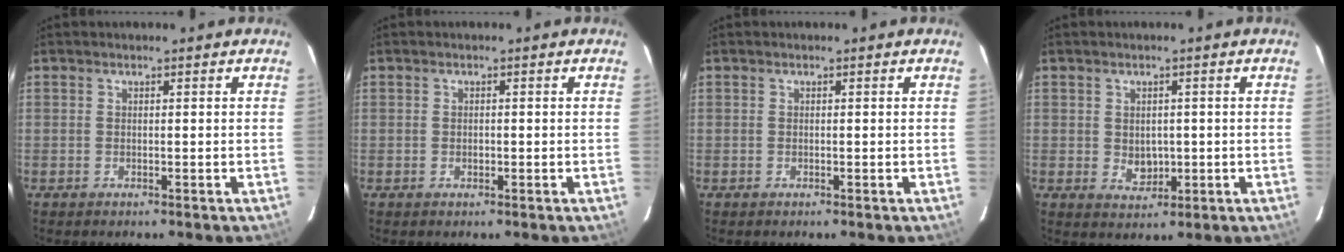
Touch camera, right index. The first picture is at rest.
{"total": 1.0, "force": [-0.3, 0.8, 0.5], "torque": [-0.007, 0.002, -0.005]}
{"total": 0.0}
{"total": 3.7, "force": [-0.2, 3.1, 2.0], "torque": [-0.032, -0.002, 0.002]}